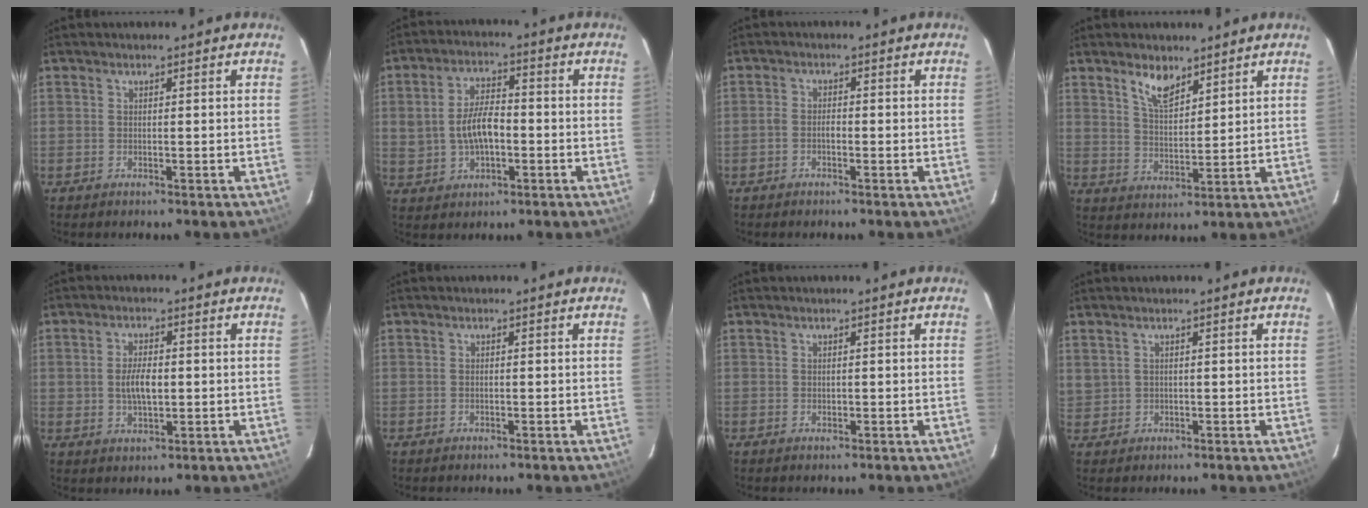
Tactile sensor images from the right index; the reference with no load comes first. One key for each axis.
{"total": 8.4, "fx": -1.0, "fy": 4.7, "fz": 7.0, "tx": -0.139, "ty": 0.010, "tz": -0.007}
{"total": 1.7, "fx": -0.9, "fy": 0.9, "fz": 1.2, "tx": -0.026, "ty": 0.005, "tz": -0.020}
{"total": 6.2, "fx": 4.4, "fy": 2.4, "fz": 3.7, "tx": -0.065, "ty": 0.001, "tz": 0.085}
{"total": 5.5, "fx": 0.1, "fy": 2.8, "fz": 4.7, "tx": -0.089, "ty": 0.001, "tz": 0.006}
{"total": 0.6, "fx": -0.1, "fy": 0.4, "fz": 0.4, "tx": -0.007, "ty": 0.002, "tz": -0.001}
{"total": 0.7, "fx": 0.1, "fy": 0.6, "fz": 0.3, "tx": -0.003, "ty": 0.000, "tz": 0.003}
{"total": 2.5, "fx": 1.1, "fy": 2.0, "fz": 1.0, "tx": -0.017, "ty": 0.004, "tz": 0.030}